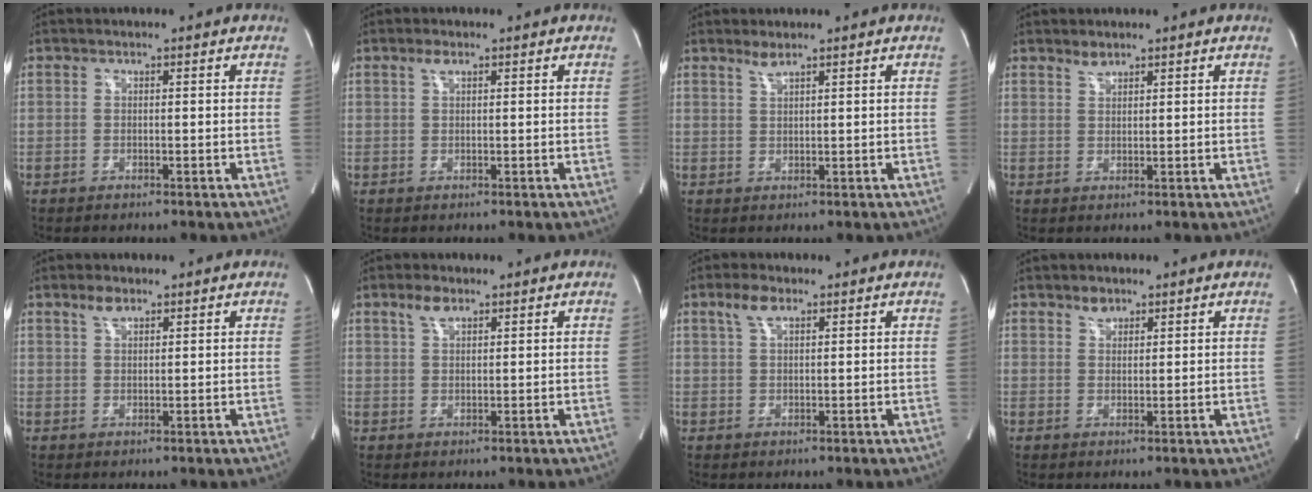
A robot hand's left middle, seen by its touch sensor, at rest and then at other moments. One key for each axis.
{"total": 1.2, "fx": 0.7, "fy": 0.3, "fz": 0.9, "tx": -0.020, "ty": 0.006, "tz": 0.014}
{"total": 1.5, "fx": 1.3, "fy": -0.1, "fz": 0.7, "tx": -0.017, "ty": -0.002, "tz": 0.027}
{"total": 1.4, "fx": 1.3, "fy": 0.4, "fz": 0.3, "tx": -0.007, "ty": -0.001, "tz": 0.025}
{"total": 2.3, "fx": 1.6, "fy": 0.9, "fz": 1.3, "tx": -0.031, "ty": 0.006, "tz": 0.034}
{"total": 2.8, "fx": 1.9, "fy": 1.1, "fz": 1.8, "tx": -0.041, "ty": 0.007, "tz": 0.040}
{"total": 3.3, "fx": 2.0, "fy": 1.1, "fz": 2.4, "tx": -0.056, "ty": 0.013, "tz": 0.043}
{"total": 2.0, "fx": 1.5, "fy": 1.1, "fz": 0.6, "tx": -0.013, "ty": 0.002, "tz": 0.027}